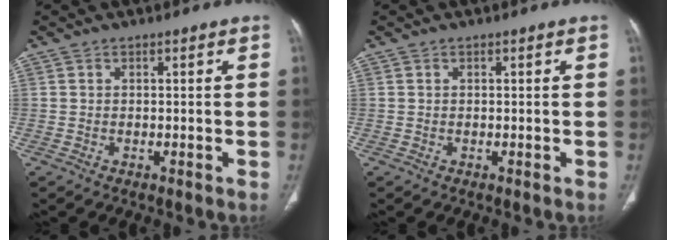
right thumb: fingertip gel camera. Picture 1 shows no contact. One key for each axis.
{"total": 0.0}